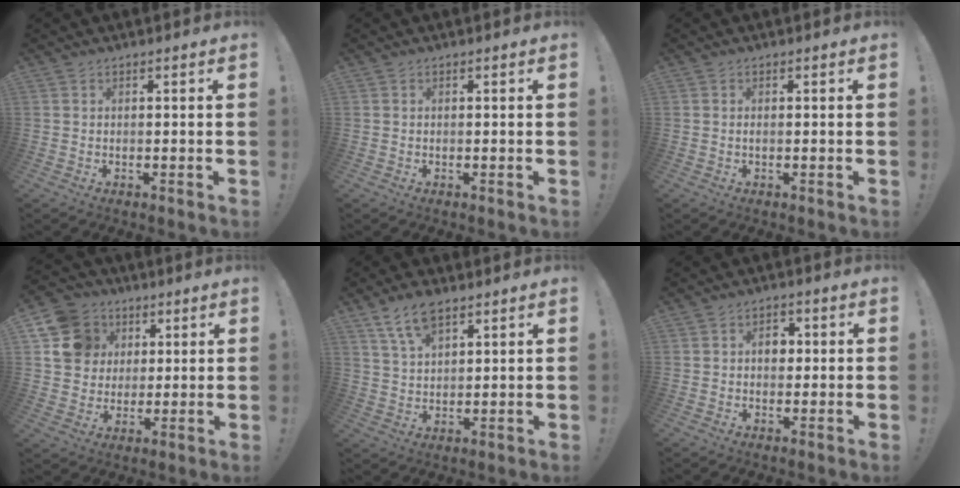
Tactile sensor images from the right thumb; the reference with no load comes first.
{"total": 0.0}
{"total": 0.6, "force": [-0.2, 0.0, 0.5], "torque": [-0.014, 0.001, -0.003]}
{"total": 14.1, "force": [4.6, 12.4, 4.8], "torque": [-0.068, -0.009, 0.100]}
{"total": 8.2, "force": [5.3, 3.7, 5.1], "torque": [-0.096, -0.015, 0.100]}
{"total": 4.4, "force": [0.0, 3.3, 2.8], "torque": [-0.038, 0.008, -0.005]}